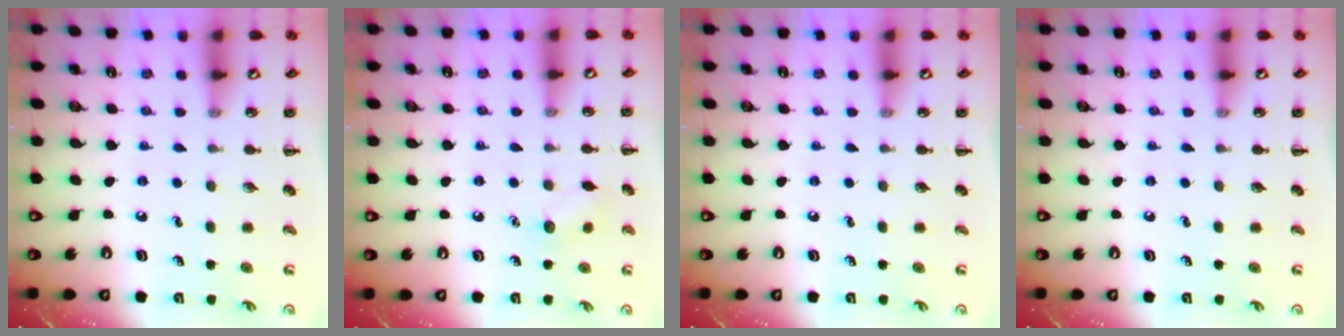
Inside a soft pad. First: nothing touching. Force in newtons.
{"total": 6.6, "press": 6.4, "slide": 1.6}
{"total": 0.0}
{"total": 0.0}